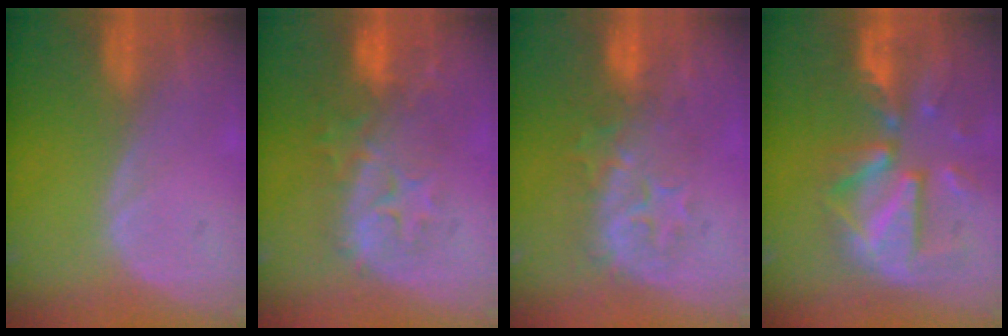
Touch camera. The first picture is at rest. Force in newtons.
{"total": 9.8, "press": 9.0, "slide": 4.1}
{"total": 8.1, "press": 7.9, "slide": 1.7}
{"total": 12.1, "press": 10.4, "slide": 6.2}